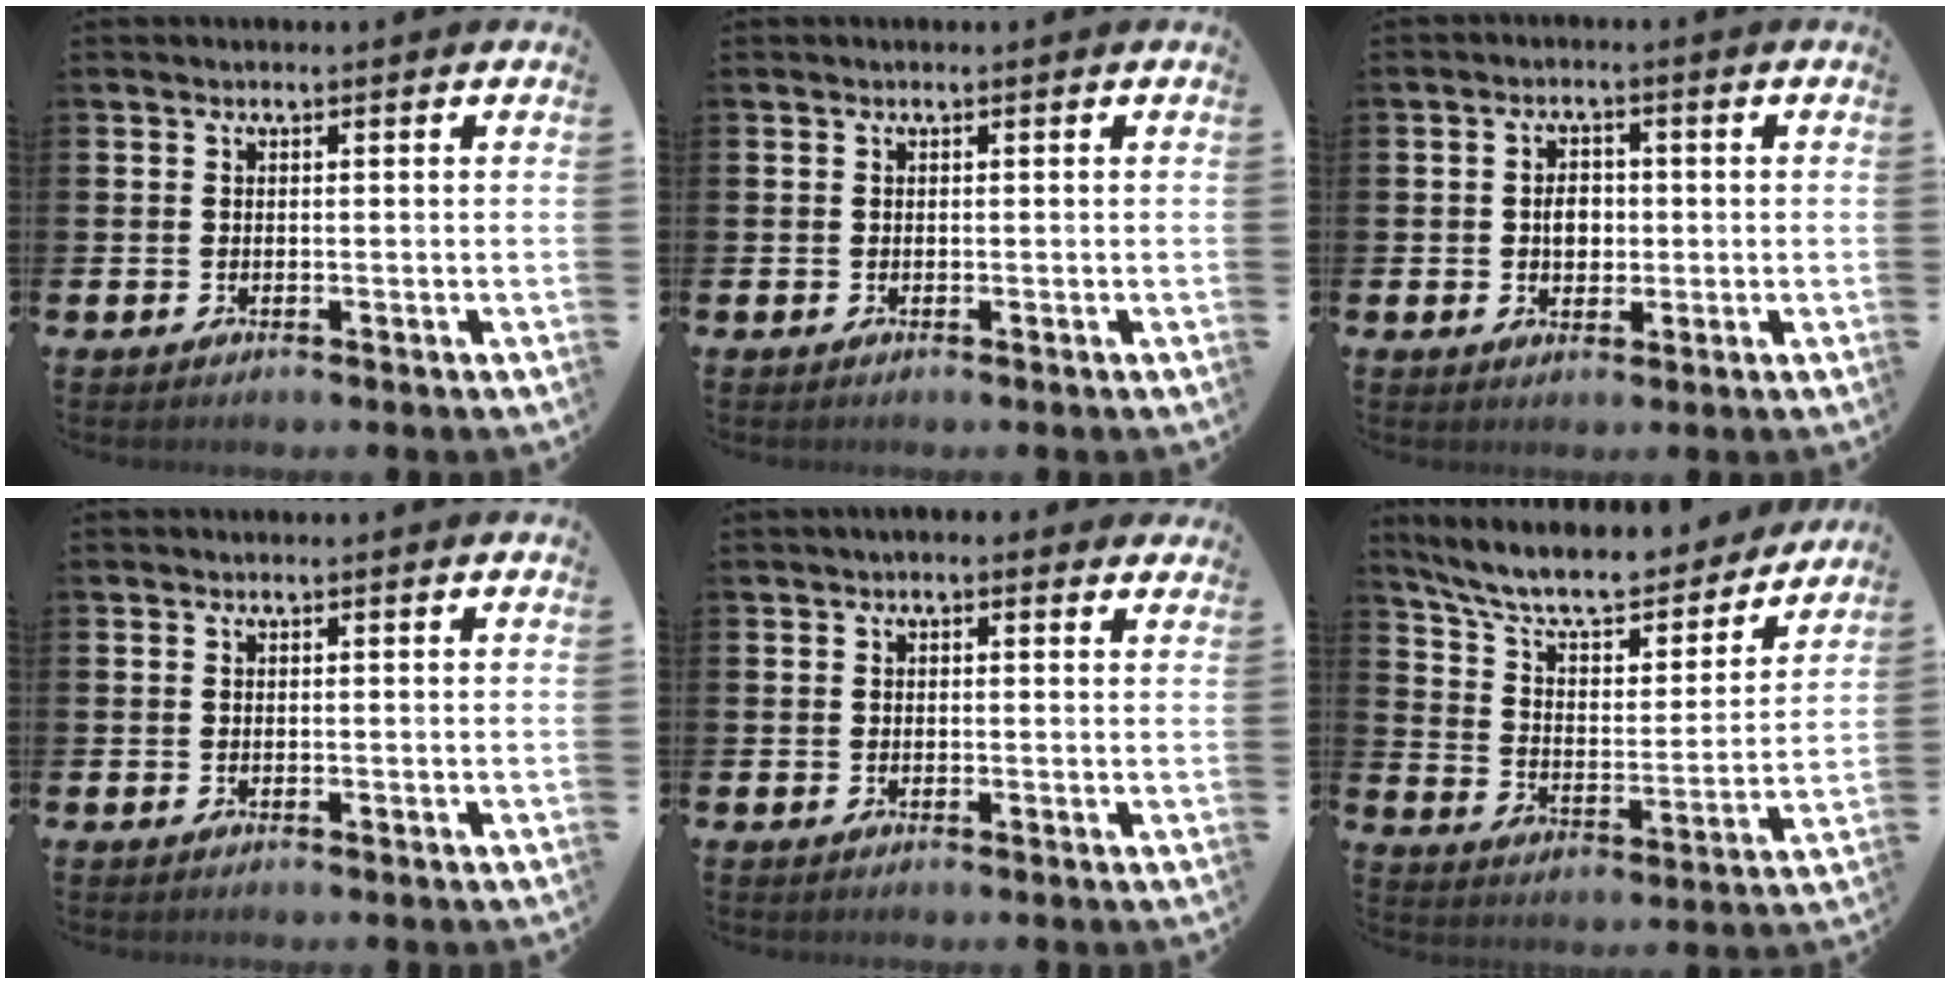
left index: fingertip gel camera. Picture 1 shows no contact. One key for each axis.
{"total": 0.0}
{"total": 3.0, "fx": 0.0, "fy": 2.3, "fz": 2.0, "tx": -0.016, "ty": -0.001, "tz": -0.009}
{"total": 0.0}
{"total": 0.9, "fx": 0.5, "fy": 0.6, "fz": 0.4, "tx": -0.005, "ty": 0.008, "tz": 0.007}
{"total": 9.9, "fx": 8.9, "fy": 2.4, "fz": 3.7, "tx": -0.107, "ty": -0.059, "tz": 0.151}